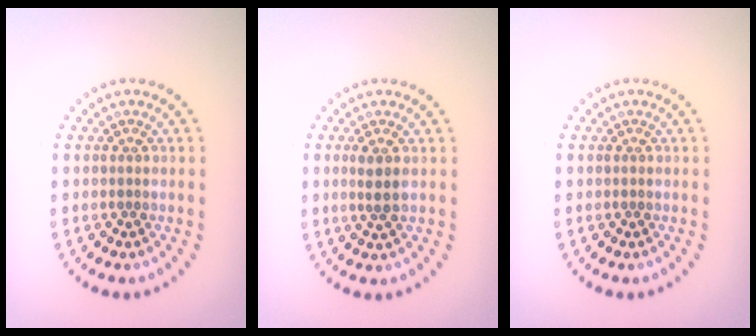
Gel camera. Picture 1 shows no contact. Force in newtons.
{"total": 1.7, "press": 1.5, "slide": 0.8}
{"total": 0.0}